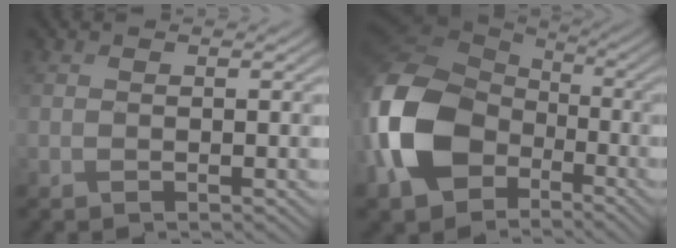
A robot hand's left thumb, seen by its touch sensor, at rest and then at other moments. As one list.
[{"total": 15.0, "force": [-4.7, 10.7, 9.3], "torque": [-0.261, -0.035, -0.093]}]